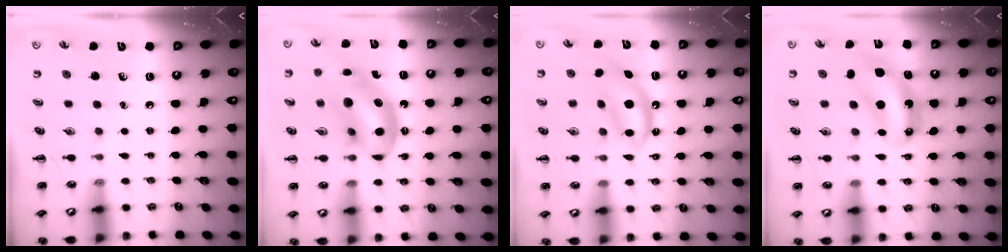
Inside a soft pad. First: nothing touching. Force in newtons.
{"total": 14.2, "press": 13.7, "slide": 3.6}
{"total": 6.8, "press": 6.7, "slide": 1.1}
{"total": 7.3, "press": 7.2, "slide": 1.4}